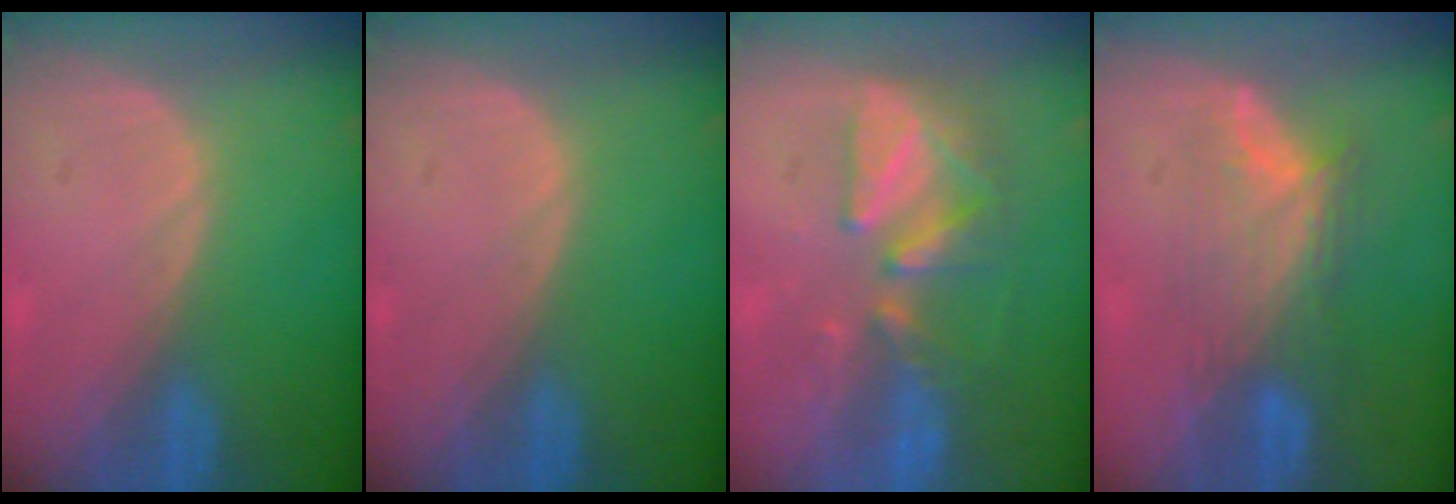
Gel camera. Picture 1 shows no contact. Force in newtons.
{"total": 0.0}
{"total": 8.4, "press": 7.7, "slide": 3.4}
{"total": 7.0, "press": 6.8, "slide": 1.9}